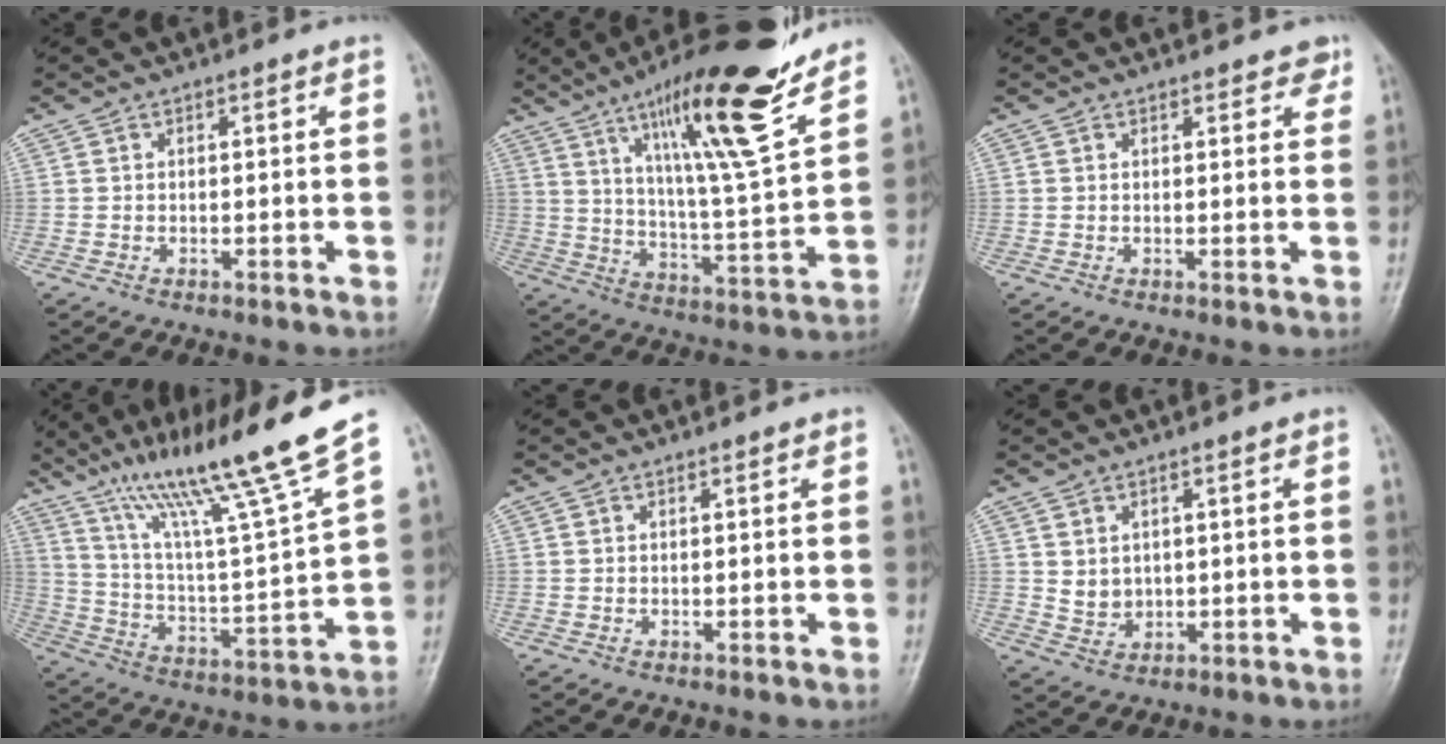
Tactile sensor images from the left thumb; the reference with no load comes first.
{"total": 20.2, "force": [13.5, 2.4, 14.8], "torque": [-0.217, -0.072, 0.219]}
{"total": 2.6, "force": [2.1, 1.3, 0.7], "torque": [0.017, -0.007, 0.015]}
{"total": 20.9, "force": [15.0, -0.3, 14.6], "torque": [-0.225, -0.067, 0.261]}
{"total": 0.6, "force": [0.6, 0.1, 0.1], "torque": [-0.004, -0.003, 0.008]}
{"total": 3.3, "force": [1.4, 2.6, 1.5], "torque": [-0.017, -0.015, 0.036]}